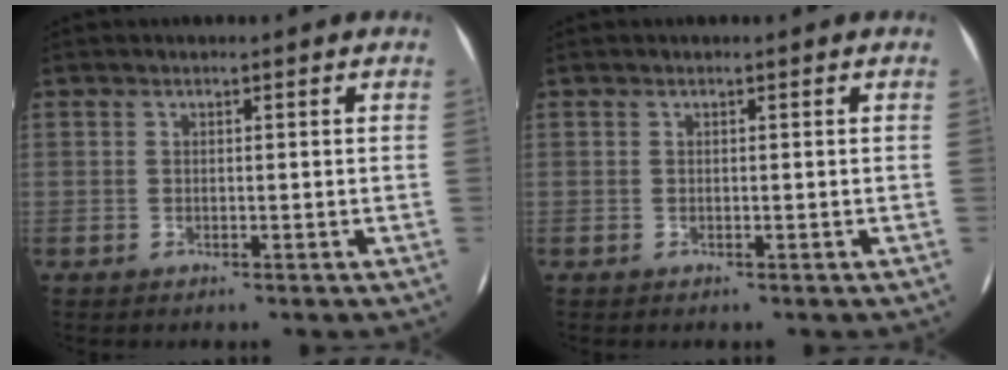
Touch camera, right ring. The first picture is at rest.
{"total": 0.0}